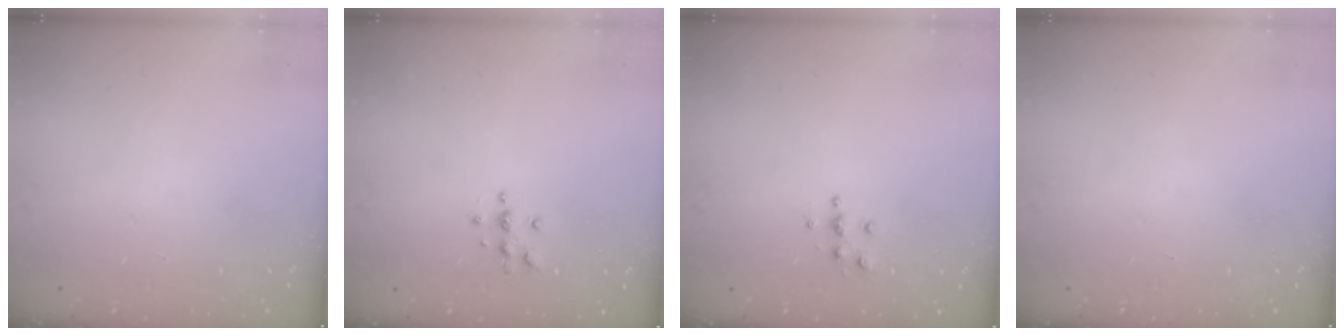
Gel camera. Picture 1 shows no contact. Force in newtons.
{"total": 4.7, "press": 4.6, "slide": 0.5}
{"total": 4.9, "press": 4.9, "slide": 0.5}
{"total": 0.0}